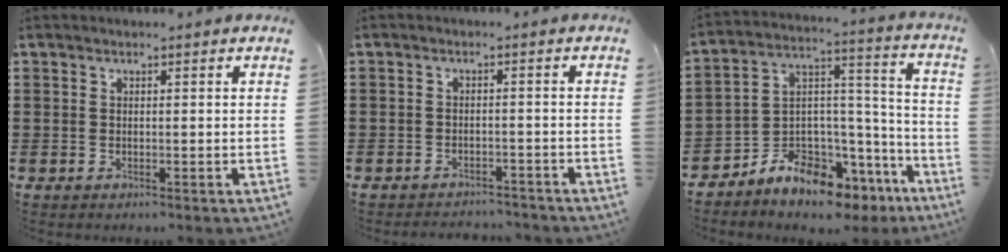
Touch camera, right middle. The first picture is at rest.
{"total": 2.3, "force": [-2.3, 0.3, -0.3], "torque": [-0.003, 0.000, -0.052]}
{"total": 7.9, "force": [-7.4, 2.7, 0.8], "torque": [-0.024, 0.003, -0.143]}